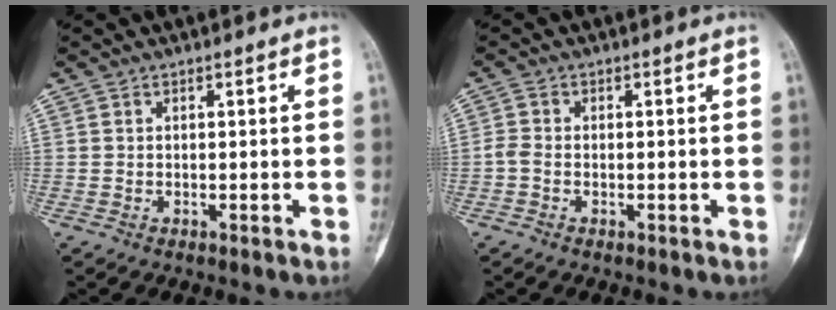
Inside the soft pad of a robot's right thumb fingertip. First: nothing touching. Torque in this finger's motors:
{"motor_torque": [0.64, 0.57, 0.34, -0.08, 0.10]}